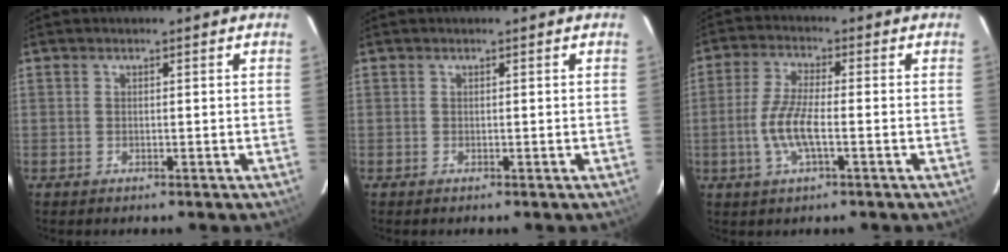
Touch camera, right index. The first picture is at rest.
{"total": 0.0}
{"total": 7.6, "force": [-2.0, 1.7, 7.2], "torque": [-0.152, -0.001, -0.042]}